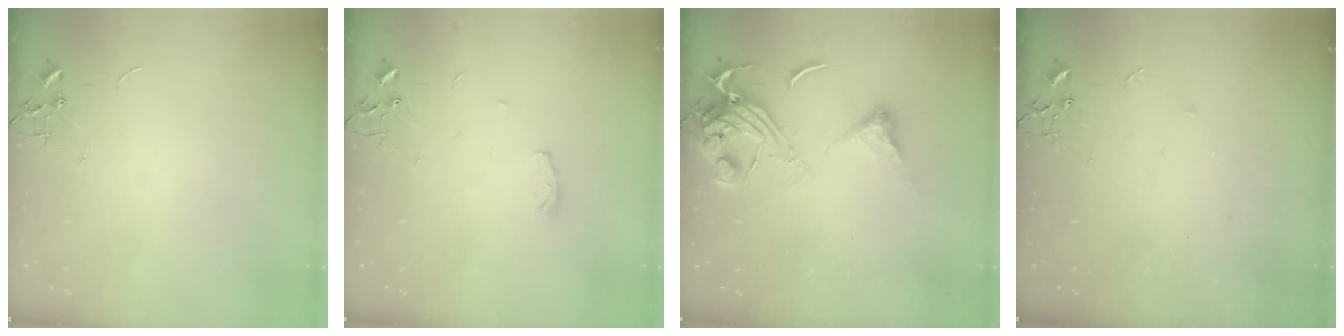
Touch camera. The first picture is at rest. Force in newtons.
{"total": 4.0, "press": 3.9, "slide": 0.6}
{"total": 16.5, "press": 16.4, "slide": 1.9}
{"total": 3.1, "press": 3.0, "slide": 0.6}